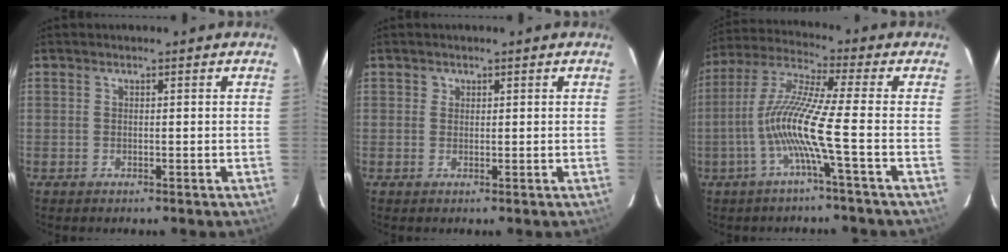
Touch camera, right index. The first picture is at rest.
{"total": 0.9, "force": [0.3, 0.9, 0.0], "torque": [0.005, 0.005, 0.003]}
{"total": 10.7, "force": [-3.5, -1.5, 10.1], "torque": [-0.202, 0.001, -0.068]}